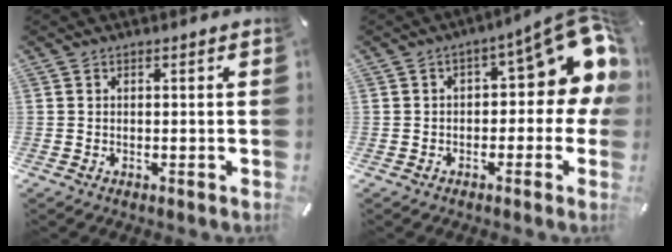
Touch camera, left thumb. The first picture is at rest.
{"total": 14.0, "force": [4.4, 6.3, 11.7], "torque": [-0.141, -0.023, 0.063]}